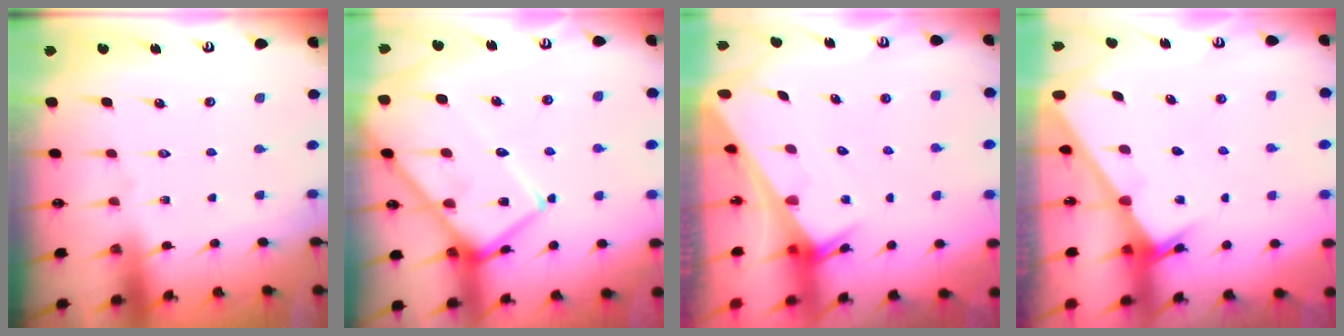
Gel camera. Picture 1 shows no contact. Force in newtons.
{"total": 17.8, "press": 17.7, "slide": 1.6}
{"total": 2.7, "press": 2.7, "slide": 0.1}
{"total": 2.4, "press": 2.4, "slide": 0.2}